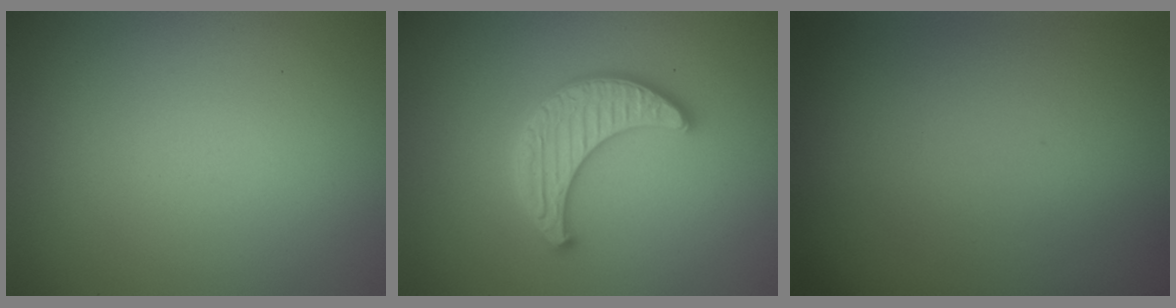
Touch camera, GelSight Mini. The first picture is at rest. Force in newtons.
{"total": 3.8, "press": 3.6, "slide": 1.0}
{"total": 0.0}